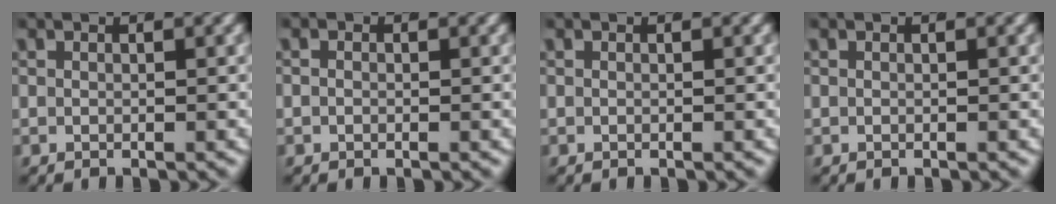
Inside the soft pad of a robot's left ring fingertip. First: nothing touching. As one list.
[{"total": 0.8, "force": [-0.4, 0.7, 0.3], "torque": [-0.010, -0.006, -0.007]}, {"total": 0.0}, {"total": 0.0}]